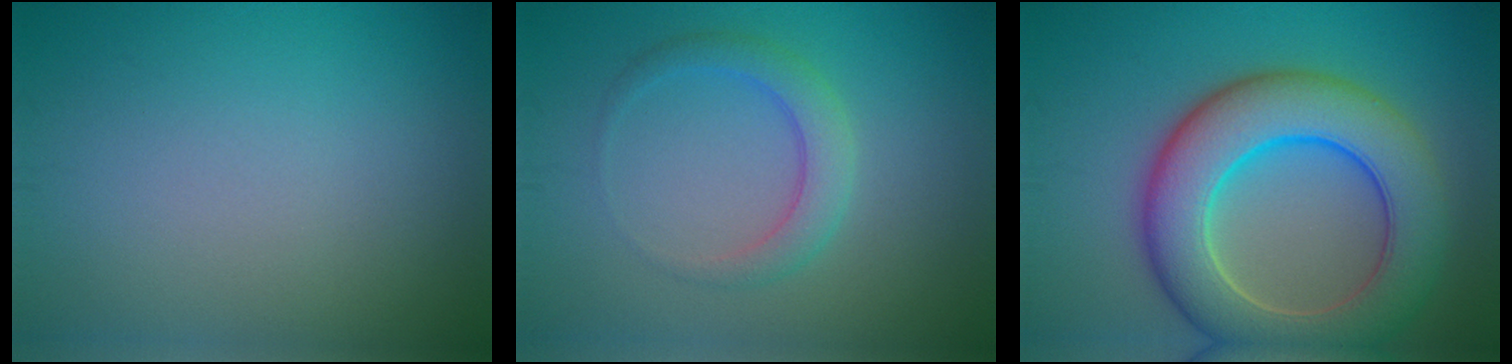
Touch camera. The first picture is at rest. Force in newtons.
{"total": 2.8, "press": 2.8, "slide": 0.1}
{"total": 10.3, "press": 10.3, "slide": 0.5}